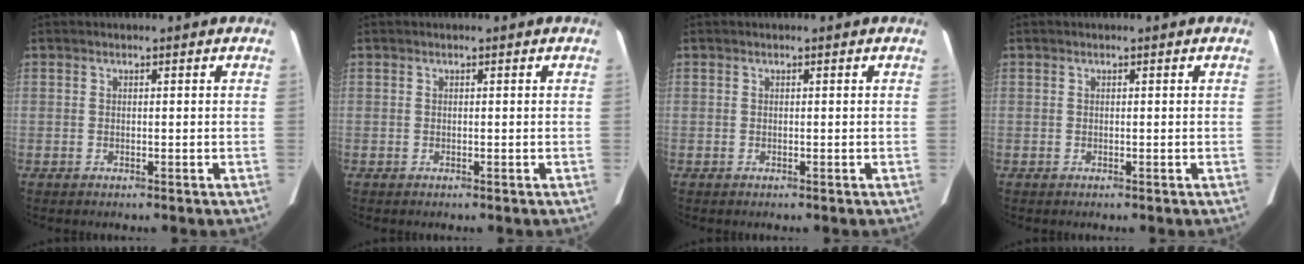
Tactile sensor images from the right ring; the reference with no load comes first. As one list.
[{"total": 0.0}, {"total": 0.0}, {"total": 0.0}]